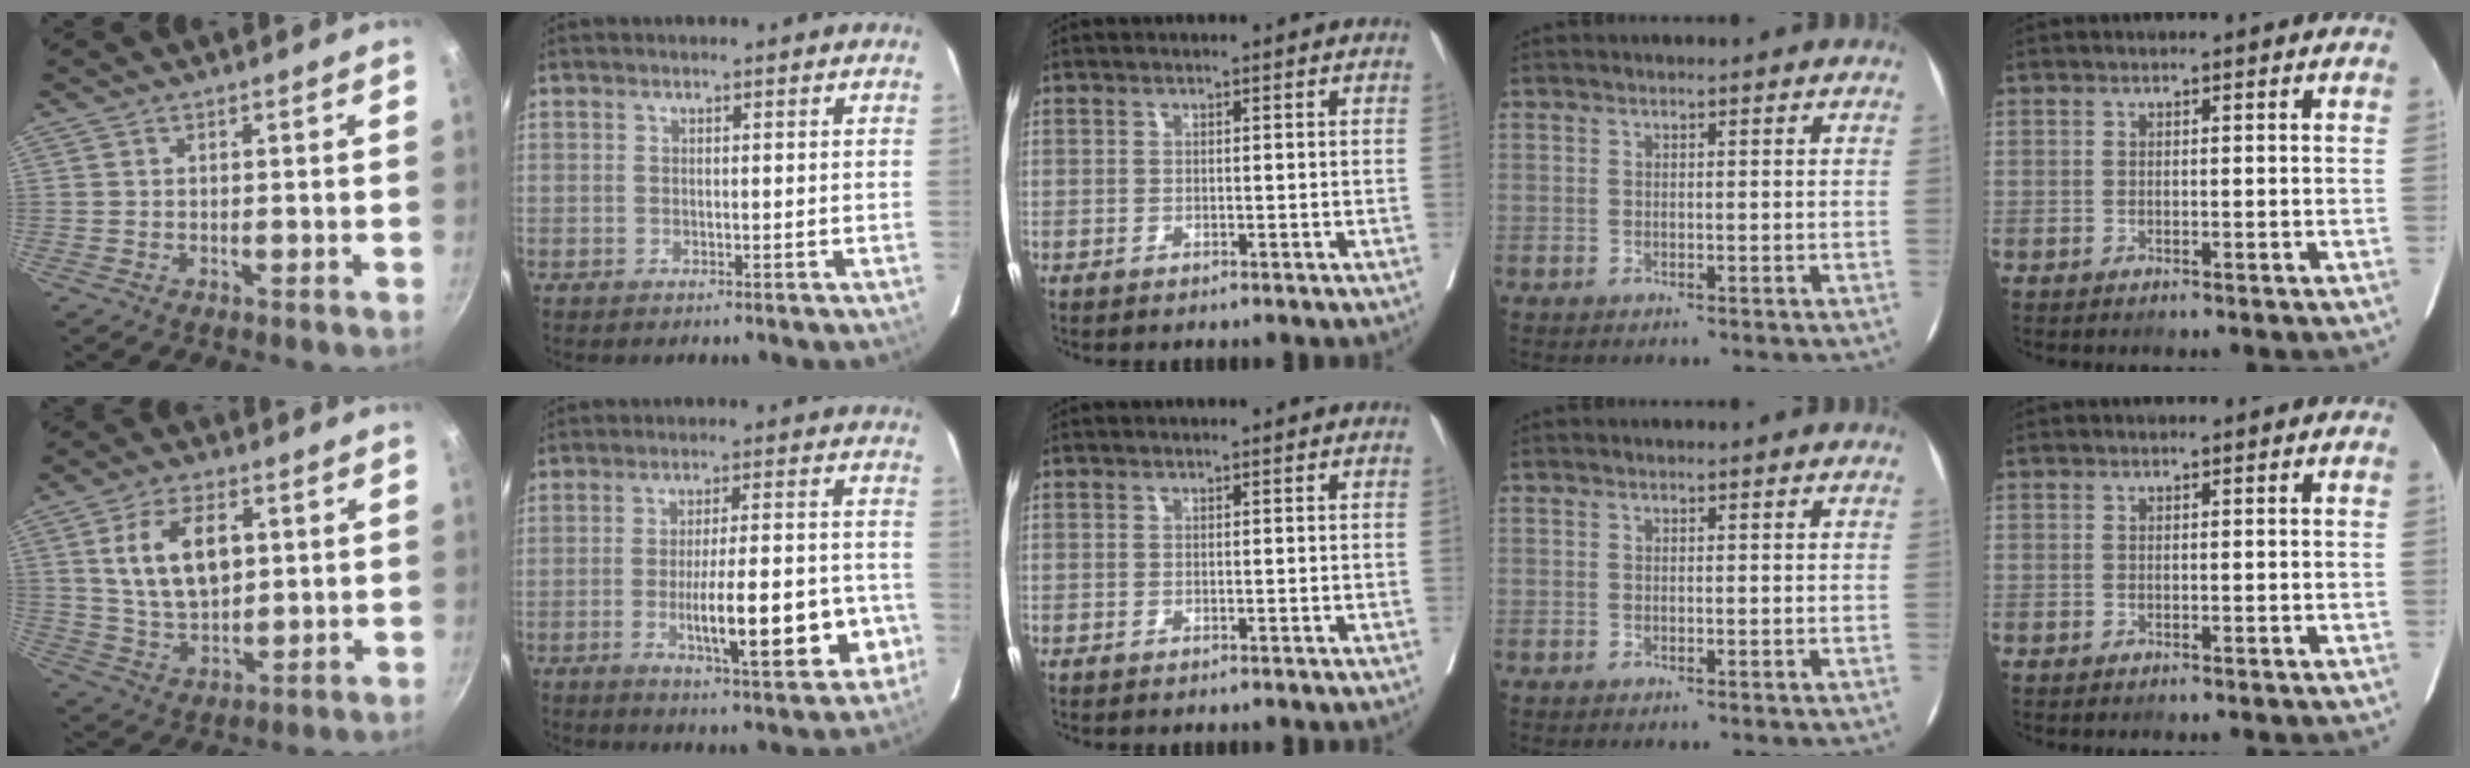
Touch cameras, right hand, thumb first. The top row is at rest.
{"thumb": {"total": 12.8, "force": [3.4, 7.6, 9.8], "torque": [-0.160, -0.012, 0.070]}, "index": {"total": 14.5, "force": [-4.3, 2.8, 13.6], "torque": [-0.196, 0.007, -0.055]}}